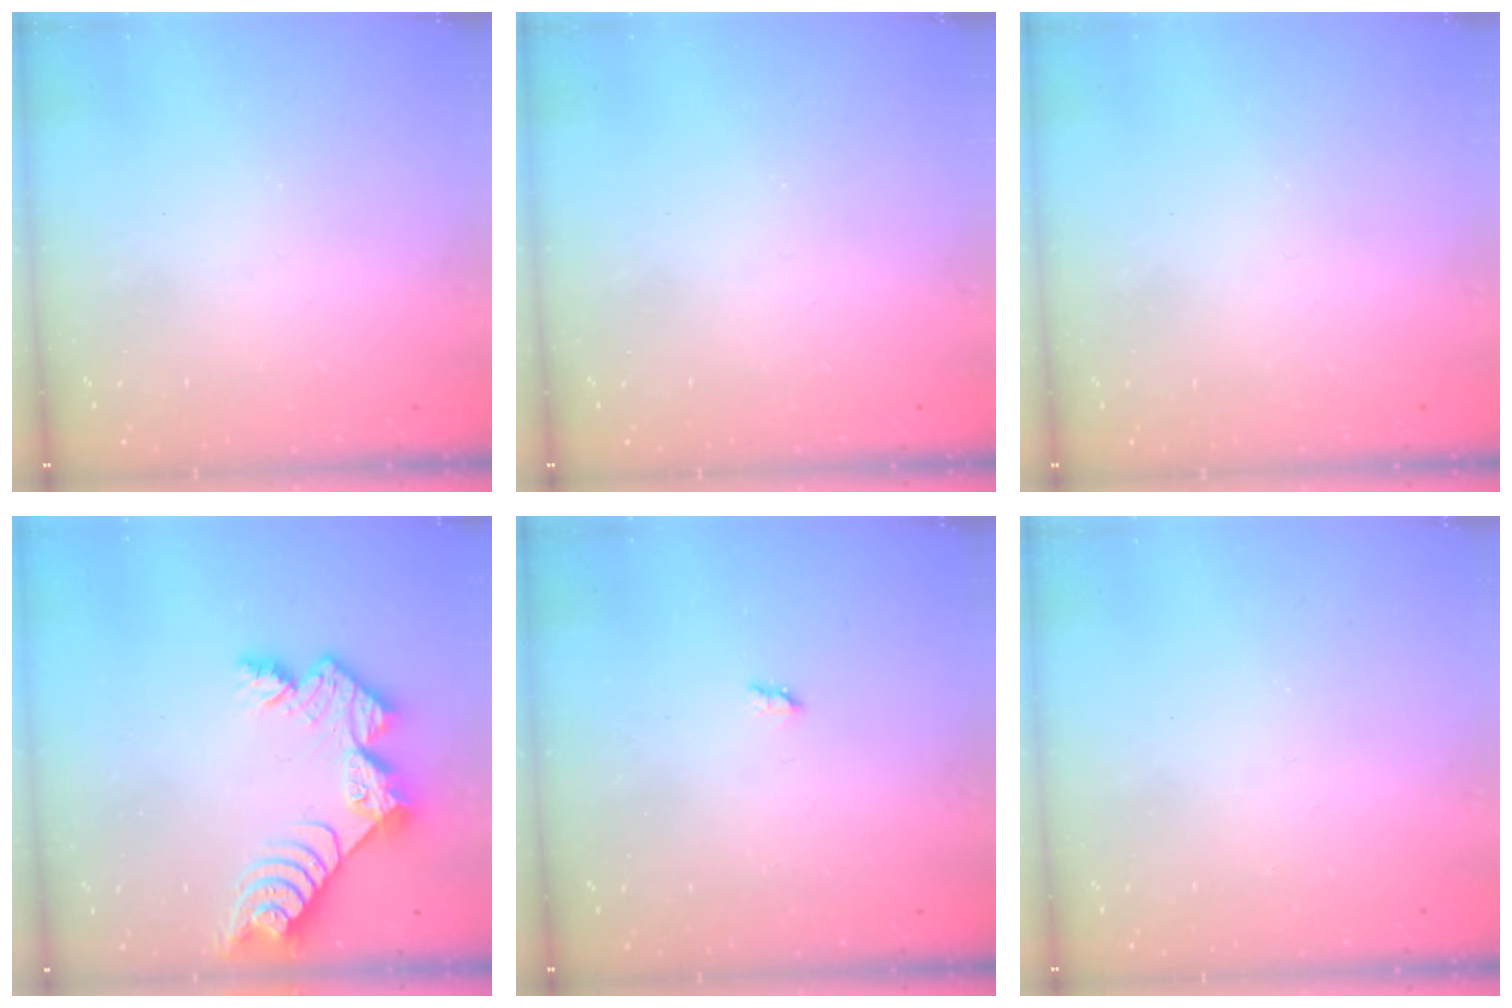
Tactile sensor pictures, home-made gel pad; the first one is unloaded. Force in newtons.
{"total": 0.0}
{"total": 0.0}
{"total": 11.0, "press": 11.0, "slide": 0.9}
{"total": 1.7, "press": 1.6, "slide": 0.3}
{"total": 0.0}